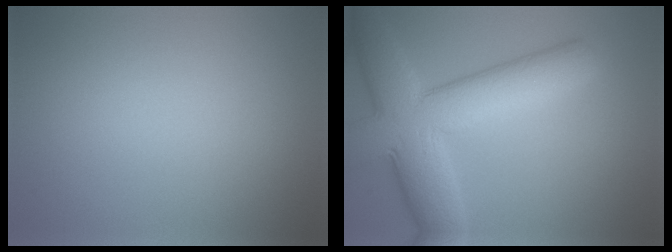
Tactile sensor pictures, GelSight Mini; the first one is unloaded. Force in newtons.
{"total": 10.4, "press": 10.4, "slide": 0.4}